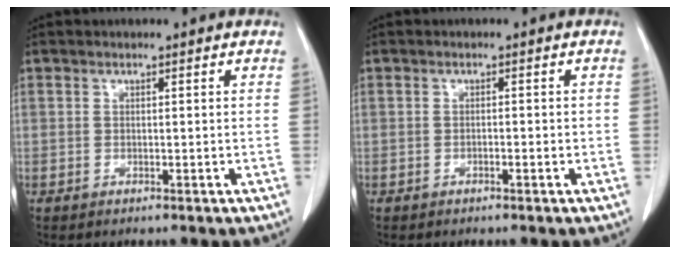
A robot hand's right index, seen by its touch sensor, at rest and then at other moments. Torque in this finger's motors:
{"motor_torque": [0.01, -0.01, -0.03, -0.01]}